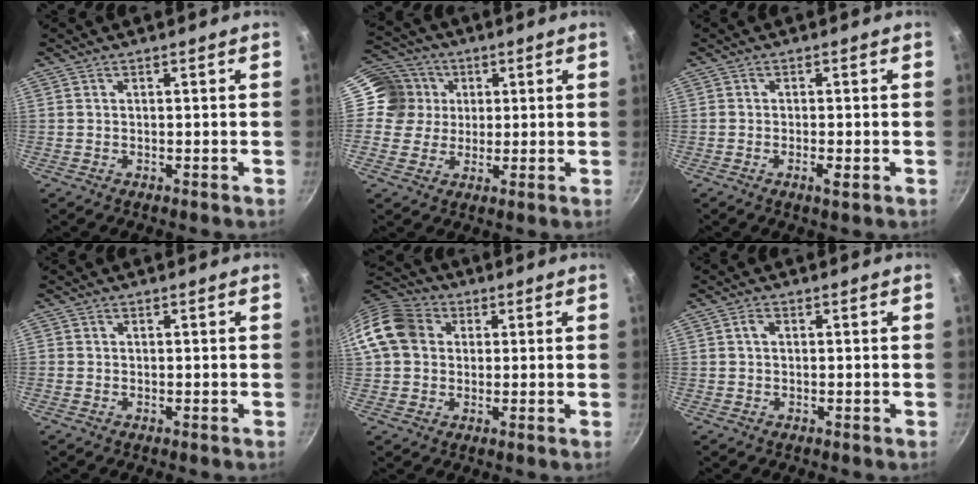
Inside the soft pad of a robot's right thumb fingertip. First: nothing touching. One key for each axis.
{"total": 9.4, "fx": 1.5, "fy": 9.0, "fz": 2.2, "tx": -0.009, "ty": 0.012, "tz": 0.009}
{"total": 2.2, "fx": -0.8, "fy": 0.5, "fz": 1.9, "tx": -0.043, "ty": 0.001, "tz": -0.017}
{"total": 0.5, "fx": 0.0, "fy": 0.5, "fz": 0.1, "tx": 0.000, "ty": 0.002, "tz": -0.001}
{"total": 11.7, "fx": 2.1, "fy": 9.8, "fz": 6.1, "tx": -0.090, "ty": 0.024, "tz": 0.022}
{"total": 1.5, "fx": 0.3, "fy": 1.0, "fz": 1.1, "tx": -0.019, "ty": 0.006, "tz": 0.004}